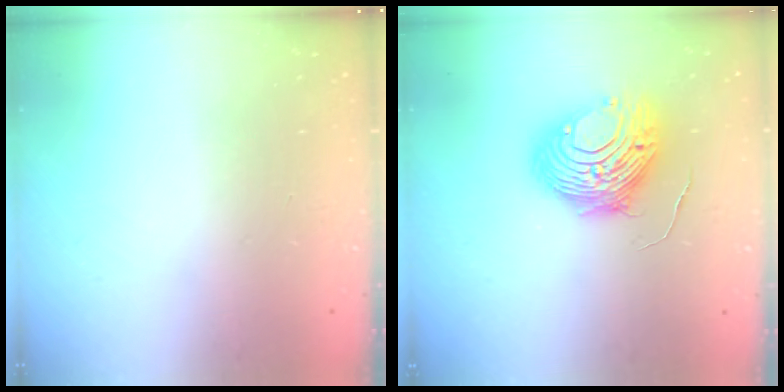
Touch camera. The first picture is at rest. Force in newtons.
{"total": 12.5, "press": 12.4, "slide": 1.4}